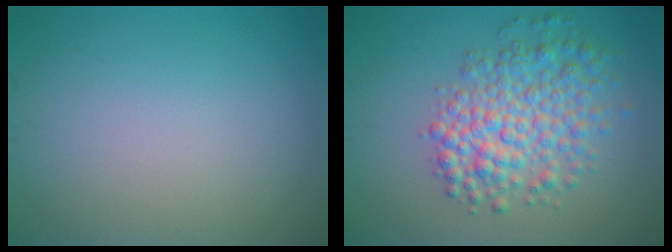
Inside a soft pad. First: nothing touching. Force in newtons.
{"total": 5.9, "press": 5.9, "slide": 0.2}